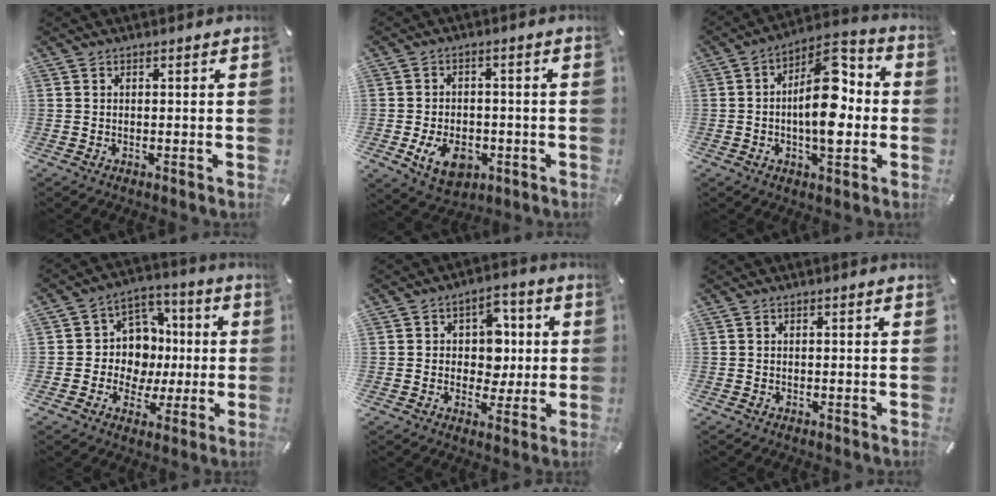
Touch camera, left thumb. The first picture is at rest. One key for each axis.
{"total": 8.8, "fx": -3.0, "fy": 6.2, "fz": 5.4, "tx": -0.100, "ty": 0.008, "tz": -0.055}
{"total": 16.4, "fx": -0.5, "fy": 7.9, "fz": 14.4, "tx": -0.228, "ty": -0.002, "tz": -0.010}
{"total": 11.3, "fx": -0.2, "fy": 10.9, "fz": 2.7, "tx": -0.042, "ty": 0.001, "tz": 0.009}
{"total": 9.1, "fx": 0.3, "fy": 7.8, "fz": 4.8, "tx": -0.058, "ty": 0.007, "tz": 0.005}
{"total": 0.0}